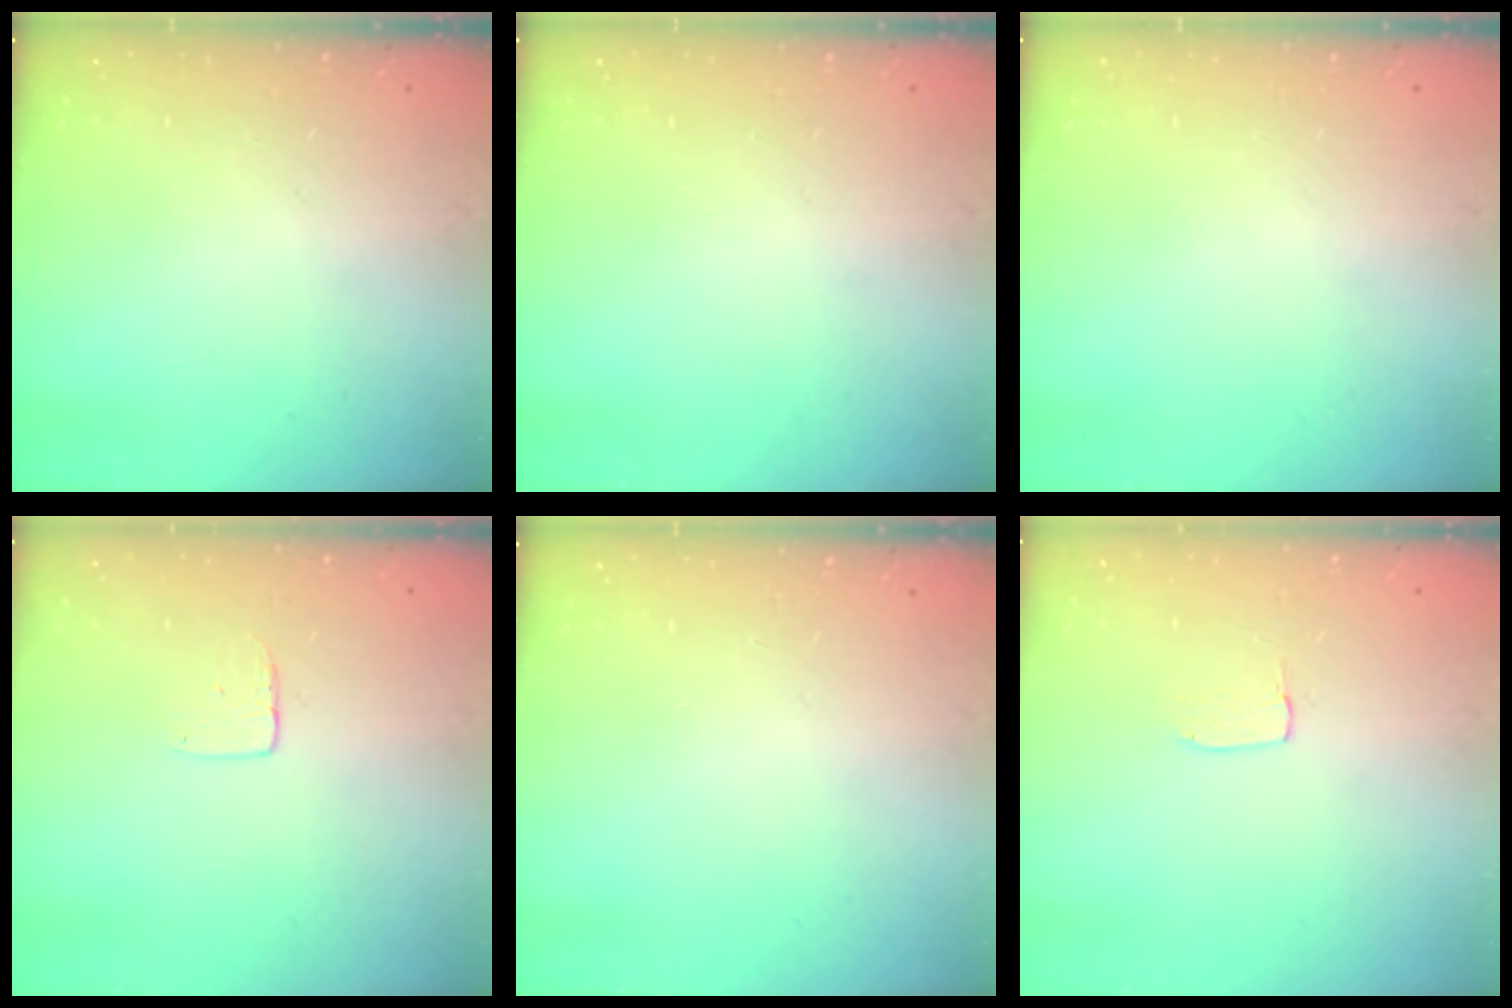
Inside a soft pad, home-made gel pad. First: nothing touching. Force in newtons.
{"total": 0.0}
{"total": 0.0}
{"total": 3.6, "press": 3.6, "slide": 0.3}
{"total": 0.0}
{"total": 2.9, "press": 2.9, "slide": 0.2}